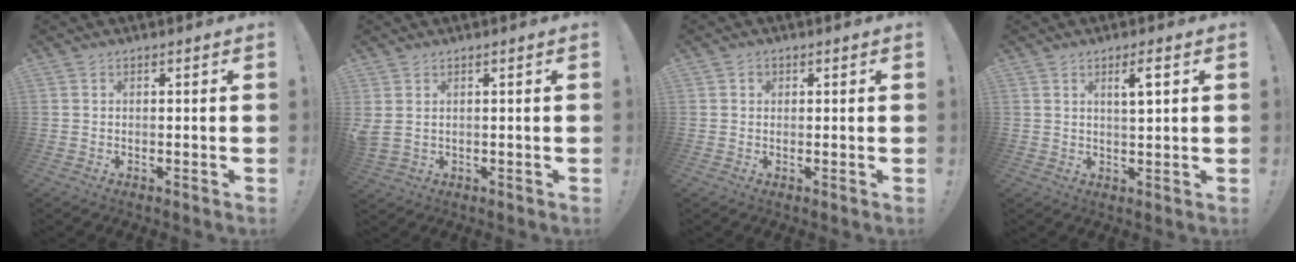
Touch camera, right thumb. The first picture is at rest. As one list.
[{"total": 2.9, "force": [1.2, 1.3, 2.3], "torque": [-0.052, -0.003, 0.022]}, {"total": 1.2, "force": [0.4, 1.1, 0.3], "torque": [-0.001, 0.001, 0.005]}, {"total": 4.2, "force": [1.8, 0.6, 3.8], "torque": [-0.049, -0.008, 0.020]}]